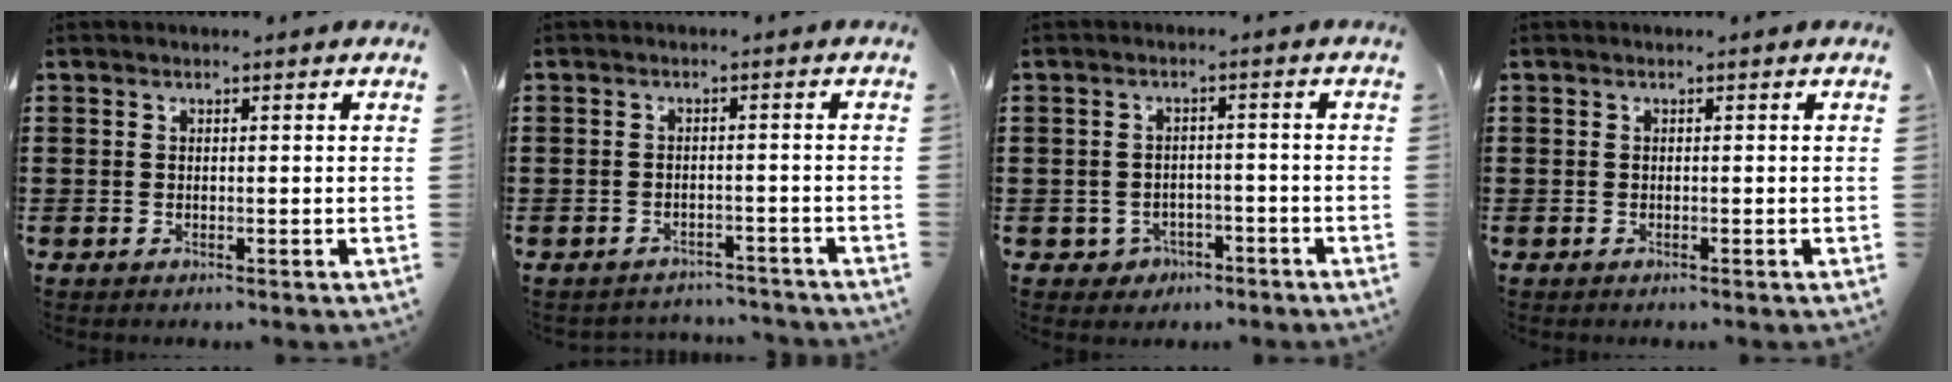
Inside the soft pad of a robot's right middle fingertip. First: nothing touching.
{"total": 2.1, "force": [-2.1, 0.2, -0.1], "torque": [-0.007, -0.001, -0.046]}
{"total": 2.2, "force": [-1.7, 1.3, 0.2], "torque": [-0.012, 0.002, -0.039]}
{"total": 0.0}